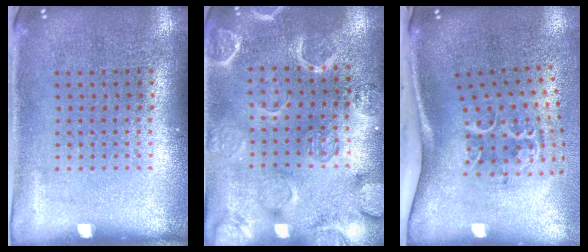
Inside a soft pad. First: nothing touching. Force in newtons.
{"total": 2.7, "press": 2.7, "slide": 0.0}
{"total": 2.1, "press": 1.3, "slide": 1.6}